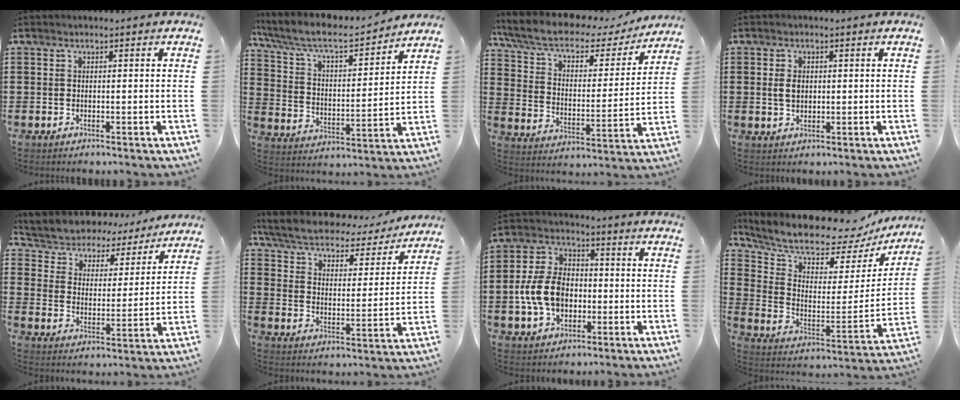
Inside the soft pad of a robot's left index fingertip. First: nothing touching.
{"total": 7.7, "force": [6.5, 1.6, 3.7], "torque": [-0.099, -0.038, 0.107]}
{"total": 8.1, "force": [6.1, 3.1, 4.5], "torque": [-0.110, -0.031, 0.104]}
{"total": 2.5, "force": [0.4, 1.7, 1.8], "torque": [-0.041, 0.007, 0.007]}
{"total": 4.5, "force": [4.4, 0.9, -0.4], "torque": [-0.024, -0.038, 0.069]}
{"total": 5.1, "force": [4.6, 1.2, 1.9], "torque": [-0.061, -0.031, 0.073]}
{"total": 9.2, "force": [-1.6, 6.7, 6.0], "torque": [-0.155, 0.009, -0.036]}
{"total": 9.2, "force": [8.7, 1.9, 2.4], "torque": [-0.081, -0.077, 0.145]}